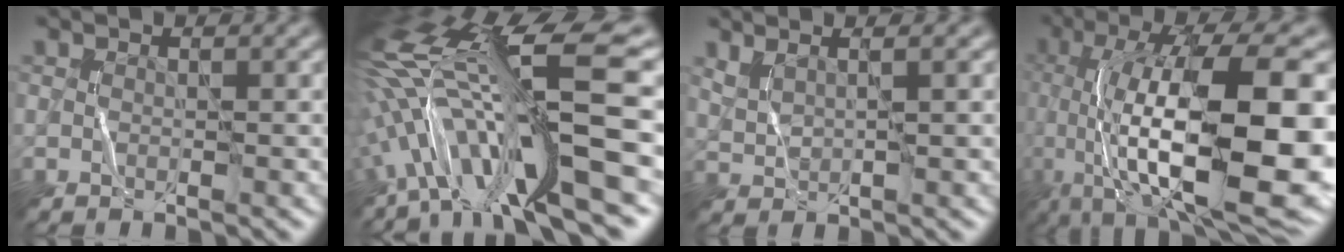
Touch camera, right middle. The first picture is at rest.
{"total": 16.0, "force": [-1.0, 3.7, 15.5], "torque": [-0.285, 0.017, -0.008]}
{"total": 2.1, "force": [1.6, 0.6, 1.1], "torque": [-0.026, 0.001, 0.031]}
{"total": 17.7, "force": [-2.1, 6.5, 16.4], "torque": [-0.257, 0.019, -0.027]}